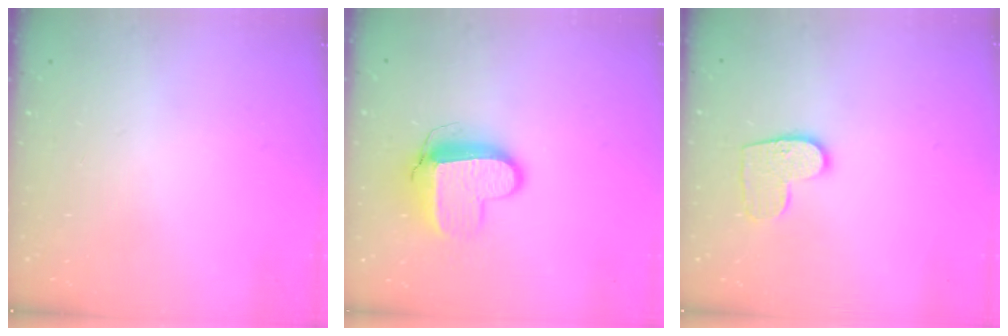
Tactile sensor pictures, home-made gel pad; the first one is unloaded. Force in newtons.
{"total": 11.1, "press": 11.0, "slide": 1.0}
{"total": 9.3, "press": 9.3, "slide": 0.4}